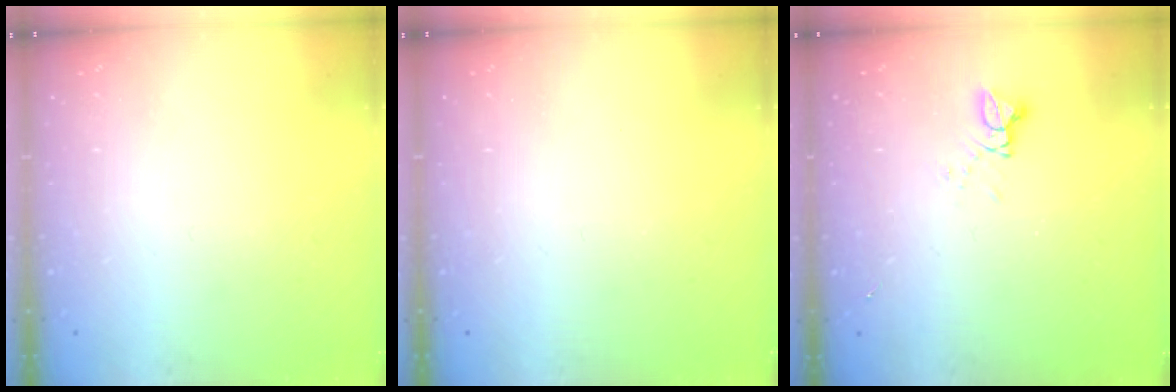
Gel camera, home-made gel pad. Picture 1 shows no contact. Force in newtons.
{"total": 0.0}
{"total": 4.0, "press": 4.0, "slide": 0.6}